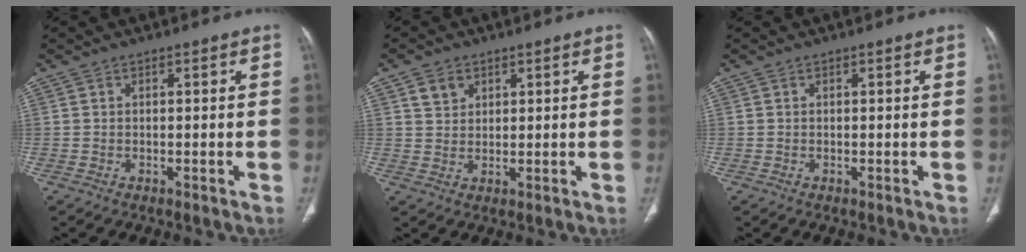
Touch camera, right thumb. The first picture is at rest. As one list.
[{"total": 3.7, "force": [2.0, 2.9, 1.4], "torque": [-0.010, -0.011, 0.040]}, {"total": 0.0}]